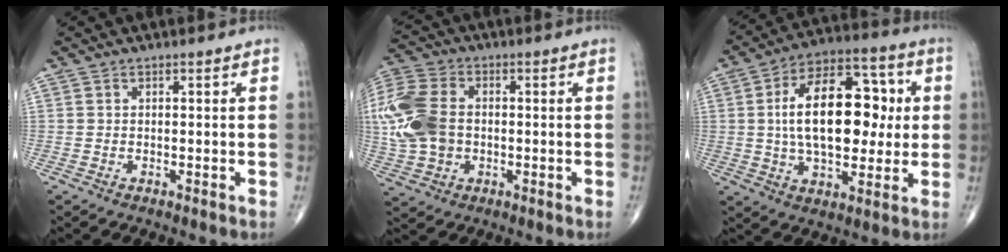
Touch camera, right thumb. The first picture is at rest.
{"total": 17.2, "force": [-0.1, 12.3, 12.0], "torque": [-0.299, 0.009, 0.002]}
{"total": 20.5, "force": [2.0, 11.3, 17.0], "torque": [-0.249, 0.021, 0.030]}